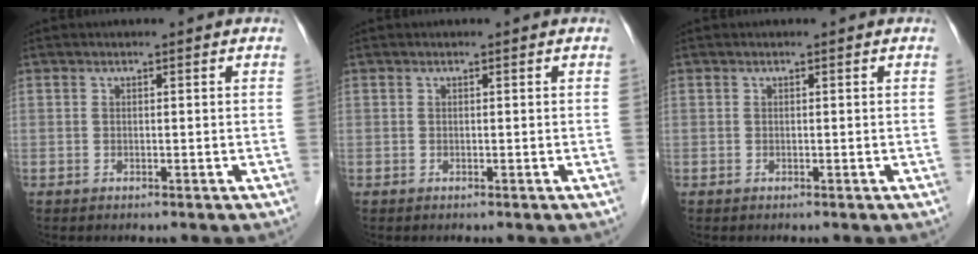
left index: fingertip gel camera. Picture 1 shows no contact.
{"total": 0.0}
{"total": 0.0}